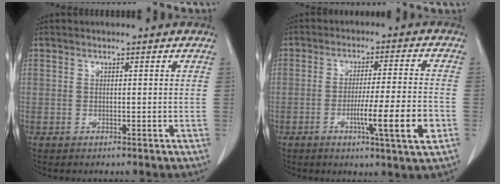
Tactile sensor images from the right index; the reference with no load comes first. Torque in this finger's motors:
{"motor_torque": [1.00, -0.29, 0.27, 0.08]}